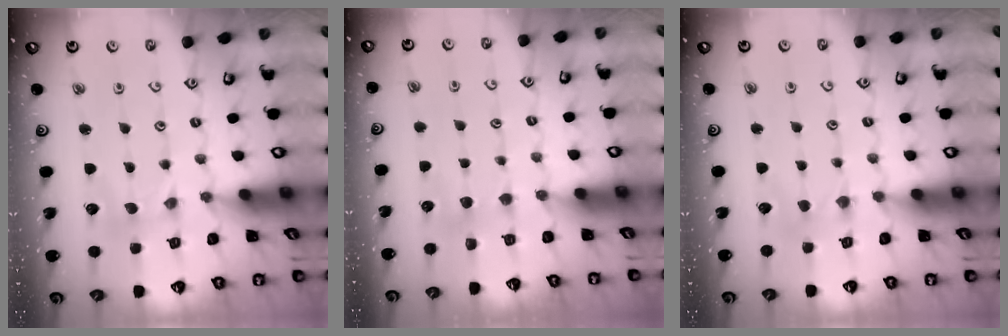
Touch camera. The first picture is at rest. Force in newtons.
{"total": 3.7, "press": 3.7, "slide": 0.4}
{"total": 1.9, "press": 1.9, "slide": 0.5}